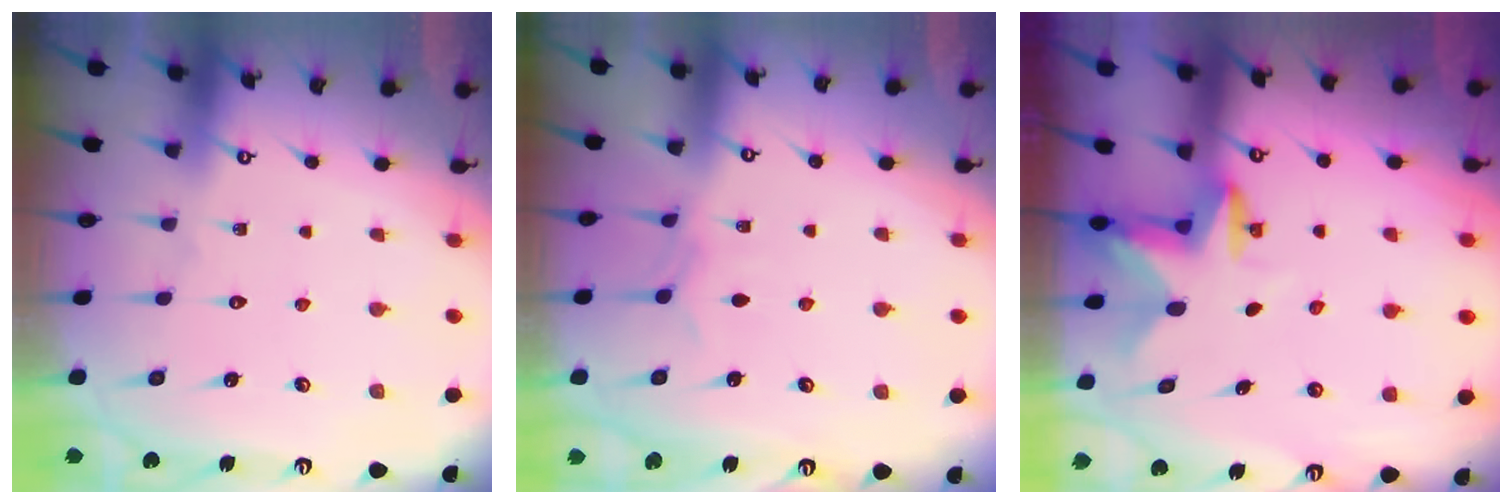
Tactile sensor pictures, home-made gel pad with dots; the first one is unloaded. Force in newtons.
{"total": 4.5, "press": 4.5, "slide": 0.3}
{"total": 2.6, "press": 2.6, "slide": 0.6}